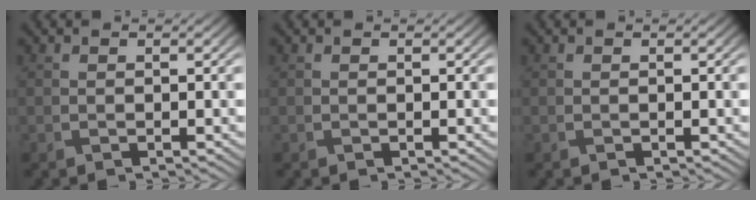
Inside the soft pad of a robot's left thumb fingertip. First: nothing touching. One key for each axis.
{"total": 0.0}
{"total": 0.0}